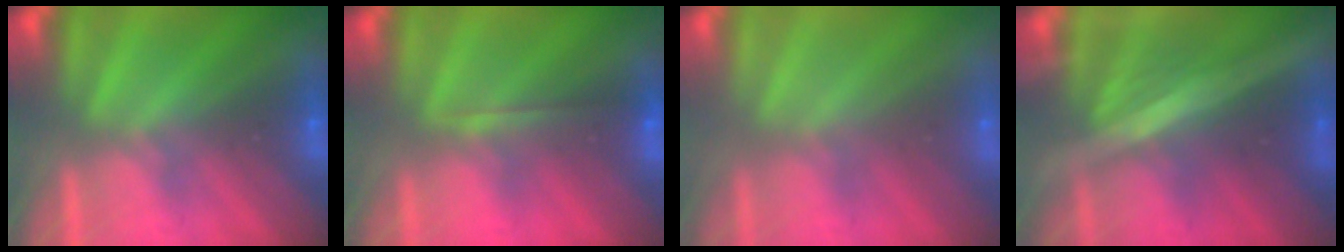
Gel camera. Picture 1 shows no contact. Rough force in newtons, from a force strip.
{"total": 1.9}
{"total": 3.3}
{"total": 1.2}